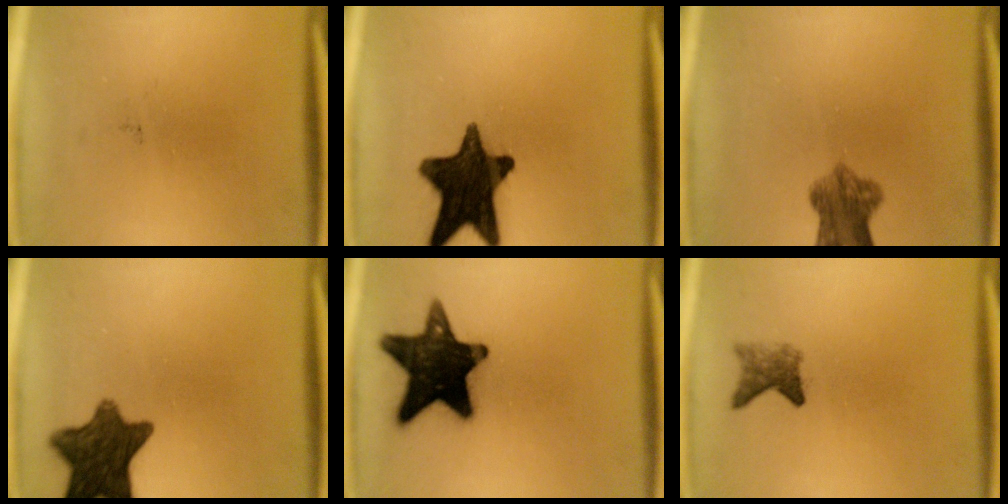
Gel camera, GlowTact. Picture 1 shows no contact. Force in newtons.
{"total": 15.8}
{"total": 6.5}
{"total": 11.4}
{"total": 17.1}
{"total": 2.7}